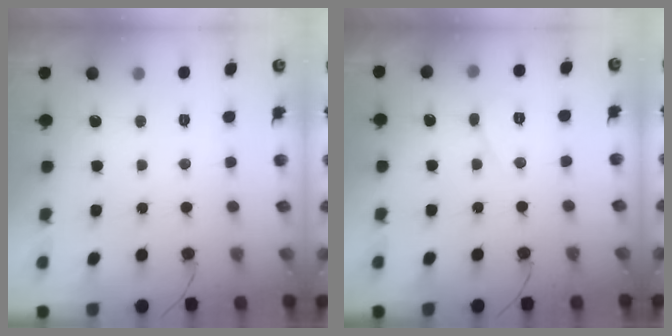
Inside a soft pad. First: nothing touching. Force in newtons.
{"total": 3.0, "press": 3.0, "slide": 0.3}